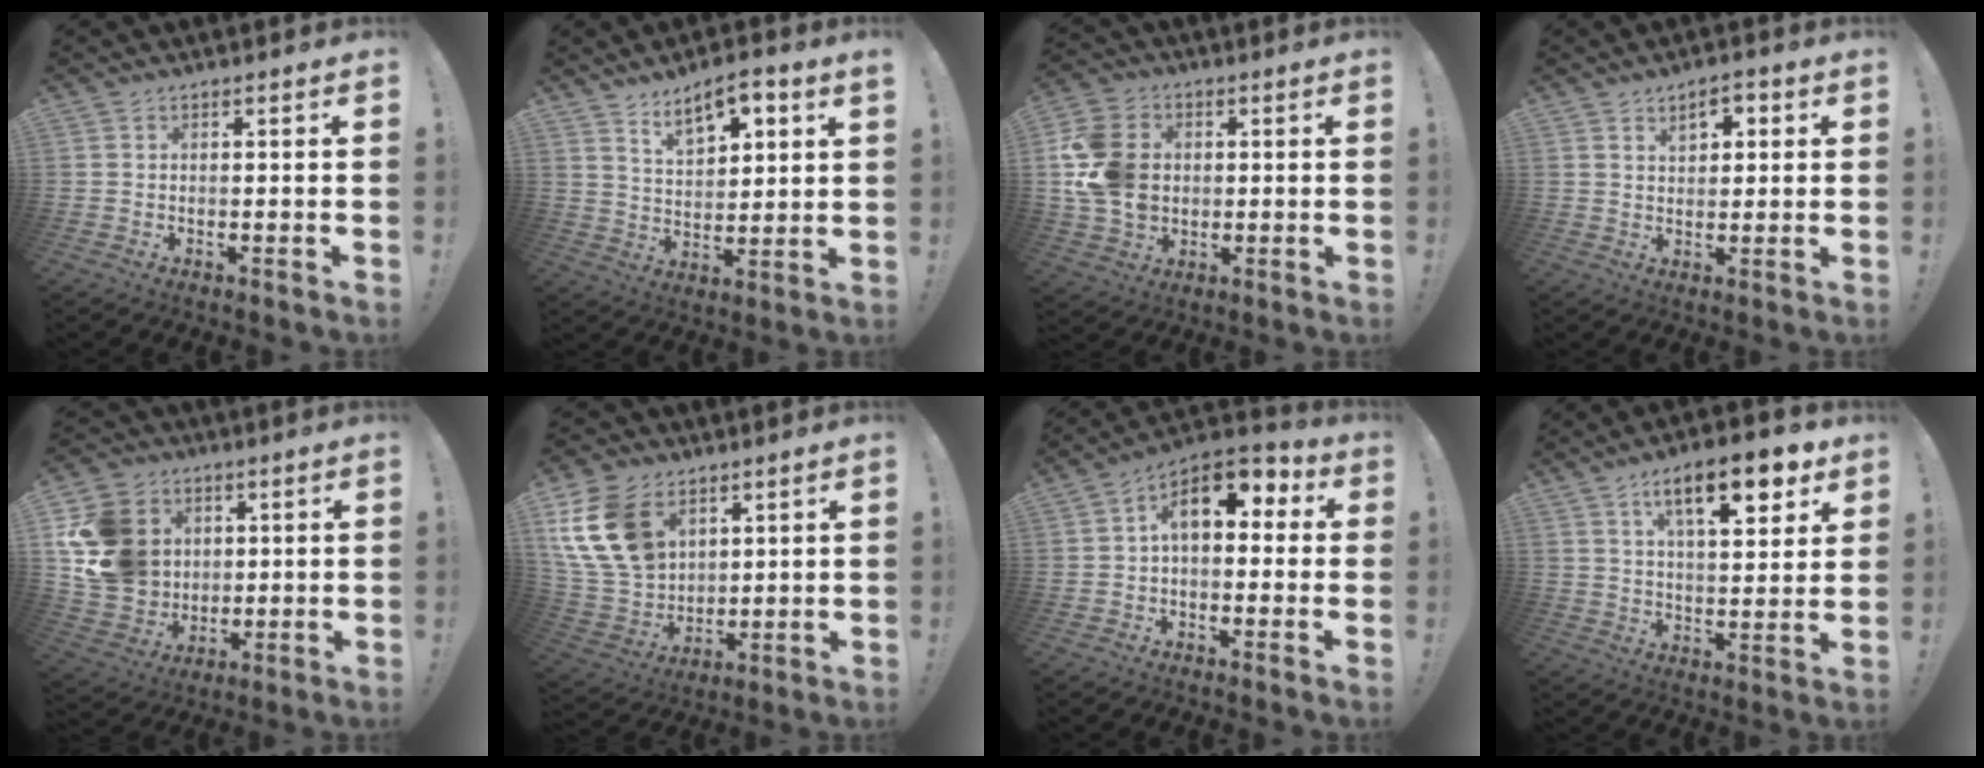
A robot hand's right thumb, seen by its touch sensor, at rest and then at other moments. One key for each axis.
{"total": 9.2, "fx": 6.4, "fy": 3.3, "fz": 5.6, "tx": -0.086, "ty": -0.033, "tz": 0.112}
{"total": 16.4, "fx": 1.2, "fy": 13.2, "fz": 9.5, "tx": -0.189, "ty": 0.004, "tz": 0.028}
{"total": 5.6, "fx": 2.6, "fy": 3.3, "fz": 3.7, "tx": -0.042, "ty": -0.008, "tz": 0.039}
{"total": 16.8, "fx": 3.8, "fy": 14.7, "fz": 7.1, "tx": -0.130, "ty": -0.004, "tz": 0.090}
{"total": 19.0, "fx": 8.6, "fy": 13.2, "fz": 10.7, "tx": -0.224, "ty": -0.037, "tz": 0.165}
{"total": 12.3, "fx": 3.9, "fy": 6.9, "fz": 9.4, "tx": -0.144, "ty": -0.007, "tz": 0.074}
{"total": 15.3, "fx": 8.1, "fy": 5.2, "fz": 12.0, "tx": -0.175, "ty": -0.030, "tz": 0.125}